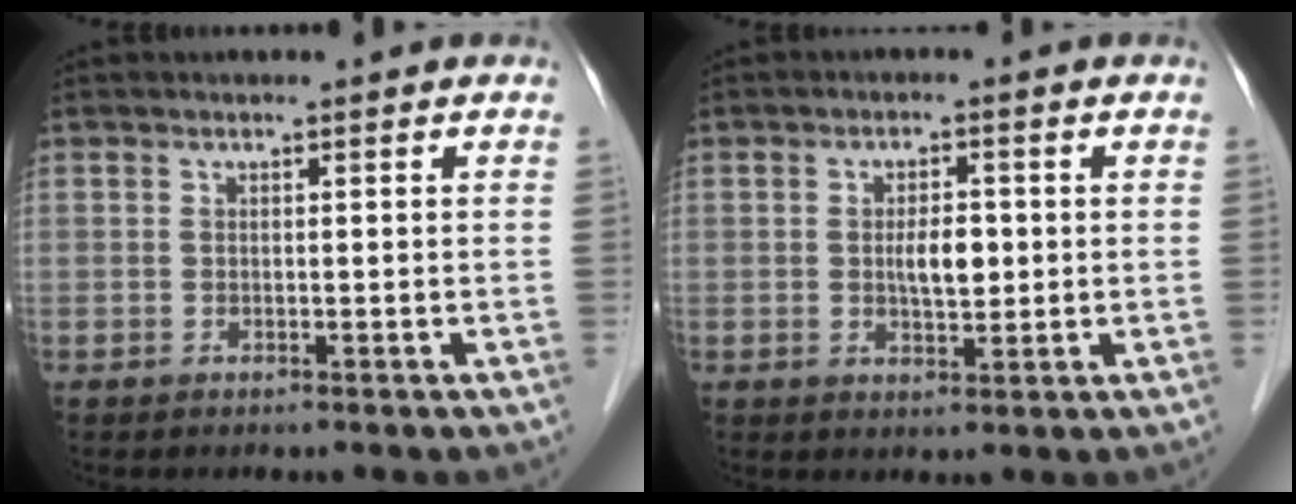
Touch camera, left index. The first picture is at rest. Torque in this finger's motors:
{"motor_torque": [0.47, 0.25, 0.25, 0.03]}